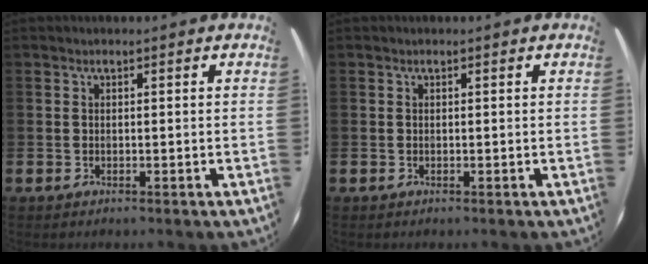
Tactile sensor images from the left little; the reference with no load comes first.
{"total": 0.0}